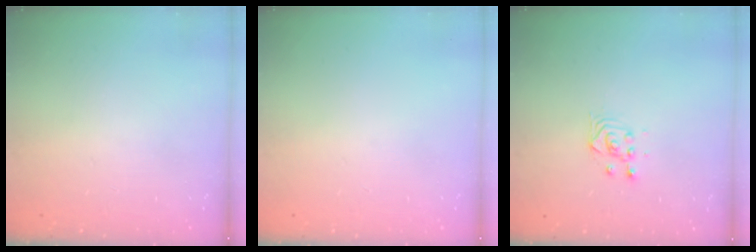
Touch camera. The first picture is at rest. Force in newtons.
{"total": 0.0}
{"total": 3.3, "press": 3.3, "slide": 0.3}